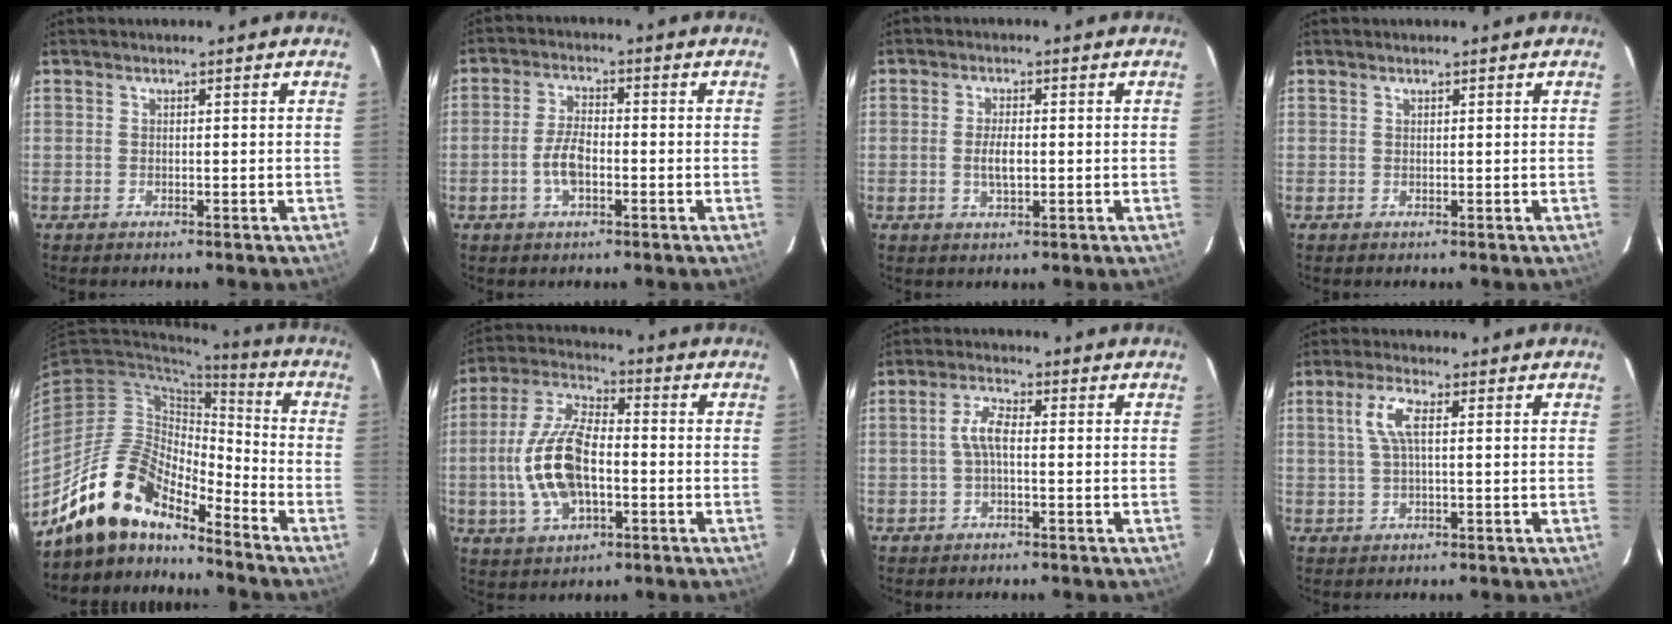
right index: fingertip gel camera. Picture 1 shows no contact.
{"total": 5.5, "force": [-1.8, 2.4, 4.5], "torque": [-0.097, 0.005, -0.032]}
{"total": 3.6, "force": [-0.4, 1.4, 3.3], "torque": [-0.063, -0.001, -0.006]}
{"total": 0.0}
{"total": 15.4, "force": [-13.3, 5.0, 5.9], "torque": [-0.117, 0.013, -0.248]}
{"total": 14.9, "force": [-2.4, 7.2, 12.8], "torque": [-0.274, 0.007, -0.043]}
{"total": 3.7, "force": [-0.4, 1.1, 3.5], "torque": [-0.076, 0.011, -0.009]}
{"total": 4.8, "force": [1.0, 1.1, 4.6], "torque": [-0.094, 0.006, 0.022]}